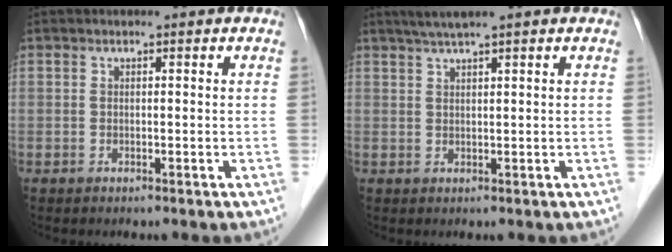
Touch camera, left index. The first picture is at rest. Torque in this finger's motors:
{"motor_torque": [0.12, -0.09, 0.14, 0.04]}